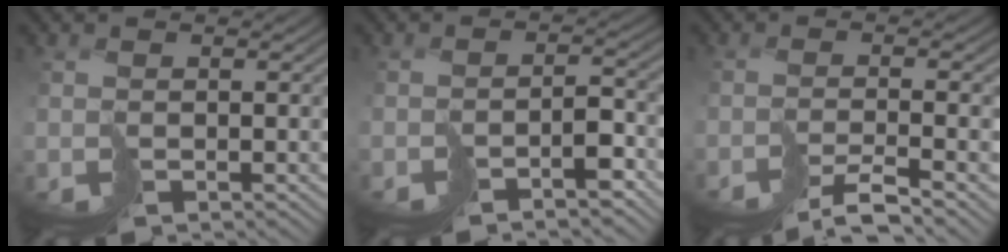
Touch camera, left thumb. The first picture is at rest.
{"total": 3.4, "force": [-2.8, 0.5, 1.8], "torque": [-0.012, 0.007, -0.048]}
{"total": 4.6, "force": [-3.5, -0.2, 2.9], "torque": [-0.040, 0.000, -0.059]}